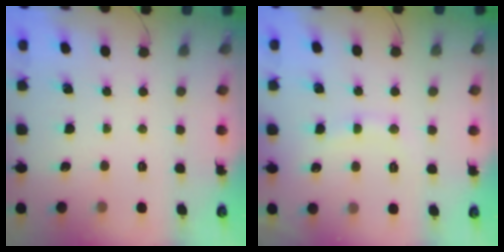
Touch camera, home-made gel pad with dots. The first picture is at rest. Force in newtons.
{"total": 9.4, "press": 9.3, "slide": 1.3}